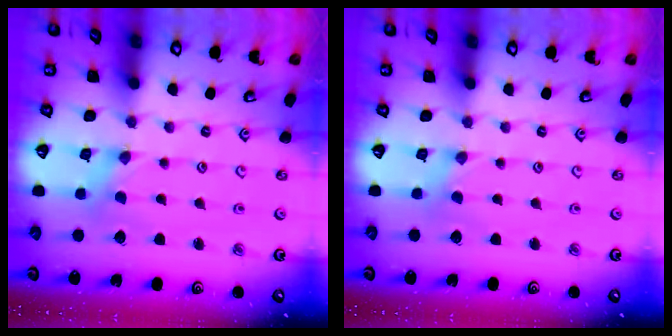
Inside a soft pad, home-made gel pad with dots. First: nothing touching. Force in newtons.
{"total": 1.0, "press": 1.0, "slide": 0.2}